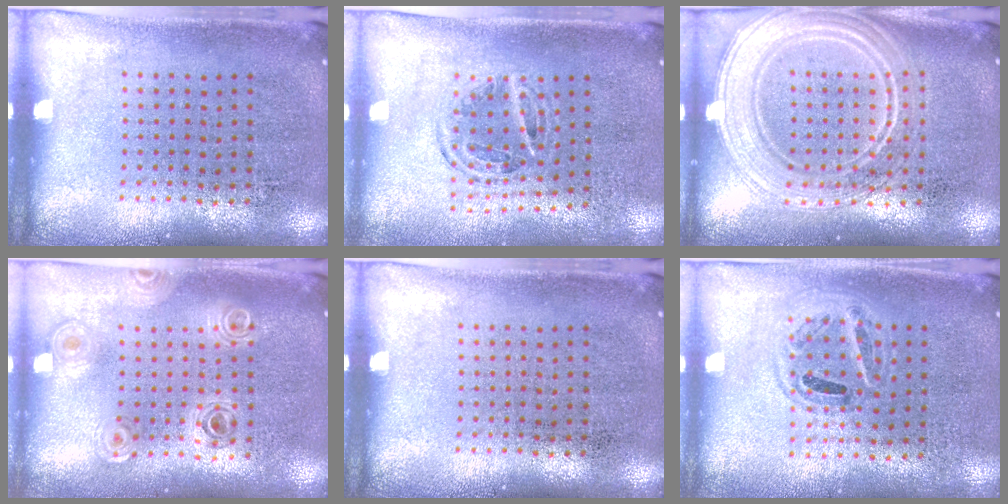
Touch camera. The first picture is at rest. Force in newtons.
{"total": 1.0, "press": 1.0, "slide": 0.2}
{"total": 3.7, "press": 3.7, "slide": 0.5}
{"total": 0.9, "press": 0.9, "slide": 0.1}
{"total": 0.0}
{"total": 1.0, "press": 0.9, "slide": 0.3}